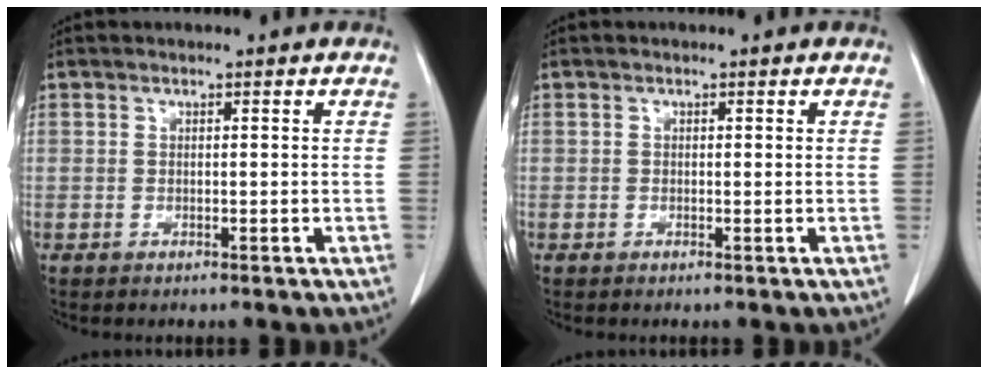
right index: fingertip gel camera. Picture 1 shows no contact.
{"total": 0.0}